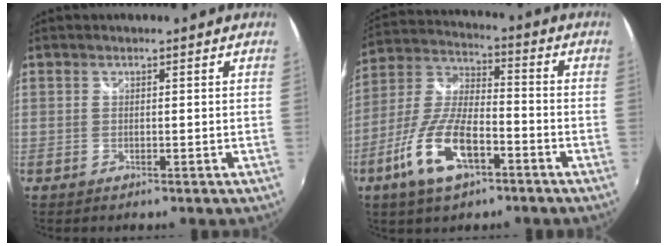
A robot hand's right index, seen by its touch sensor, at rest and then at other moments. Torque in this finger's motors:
{"motor_torque": [1.31, -0.78, 0.74, 0.09]}